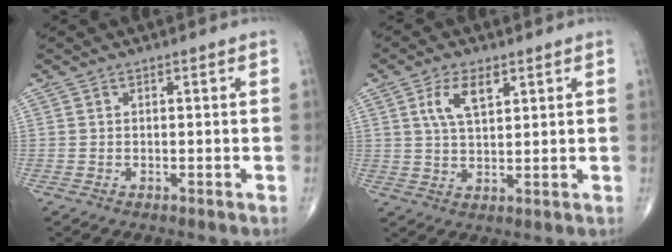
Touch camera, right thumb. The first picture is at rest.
{"total": 6.4, "force": [2.8, 3.0, 4.9], "torque": [-0.090, -0.008, 0.056]}